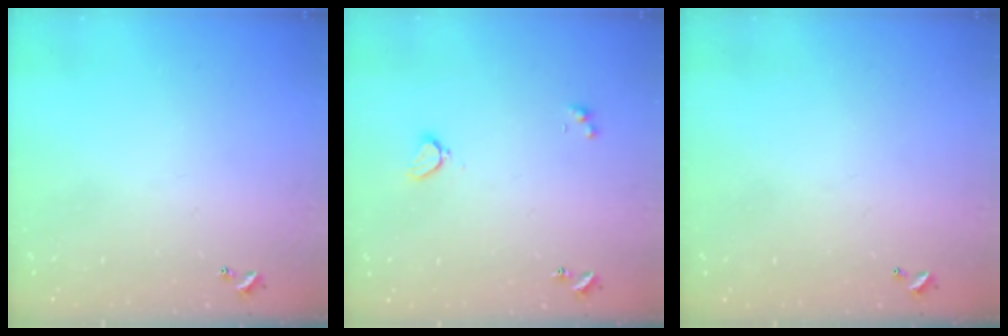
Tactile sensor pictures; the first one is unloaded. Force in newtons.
{"total": 2.1, "press": 2.0, "slide": 0.5}
{"total": 2.8, "press": 2.8, "slide": 0.1}